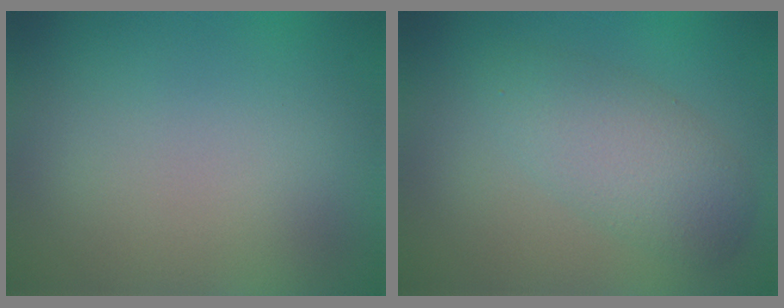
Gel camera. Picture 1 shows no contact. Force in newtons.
{"total": 4.0, "press": 4.0, "slide": 0.3}